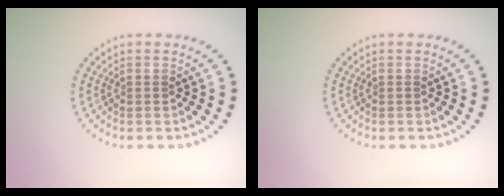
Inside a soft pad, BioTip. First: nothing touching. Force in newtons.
{"total": 0.0}